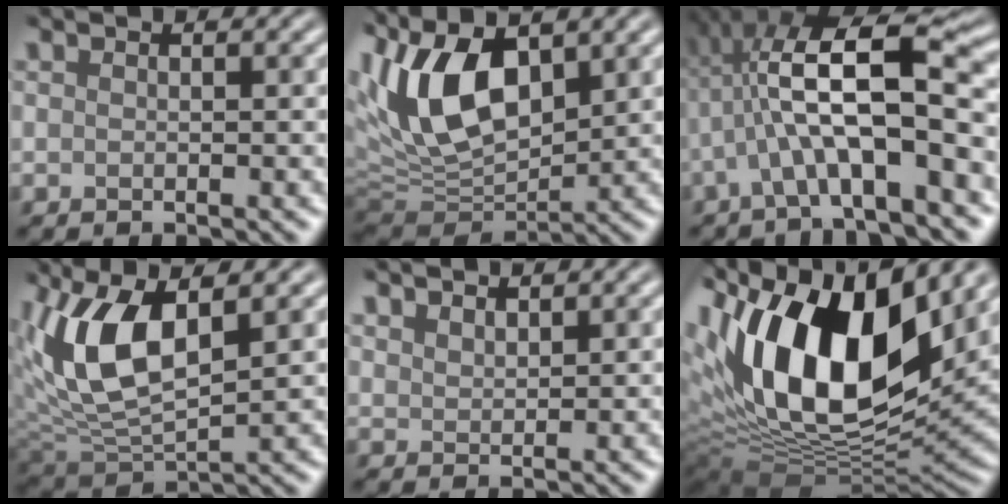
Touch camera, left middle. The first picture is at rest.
{"total": 9.7, "force": [3.0, 4.8, 7.8], "torque": [-0.169, 0.015, 0.058]}
{"total": 10.0, "force": [-1.0, 2.9, 9.5], "torque": [-0.173, 0.033, -0.012]}
{"total": 8.3, "force": [2.8, 3.8, 6.9], "torque": [-0.158, 0.006, 0.059]}
{"total": 2.2, "force": [2.2, 0.1, -0.2], "torque": [0.000, 0.009, 0.052]}
{"total": 15.7, "force": [4.6, 7.9, 12.8], "torque": [-0.231, 0.012, 0.078]}